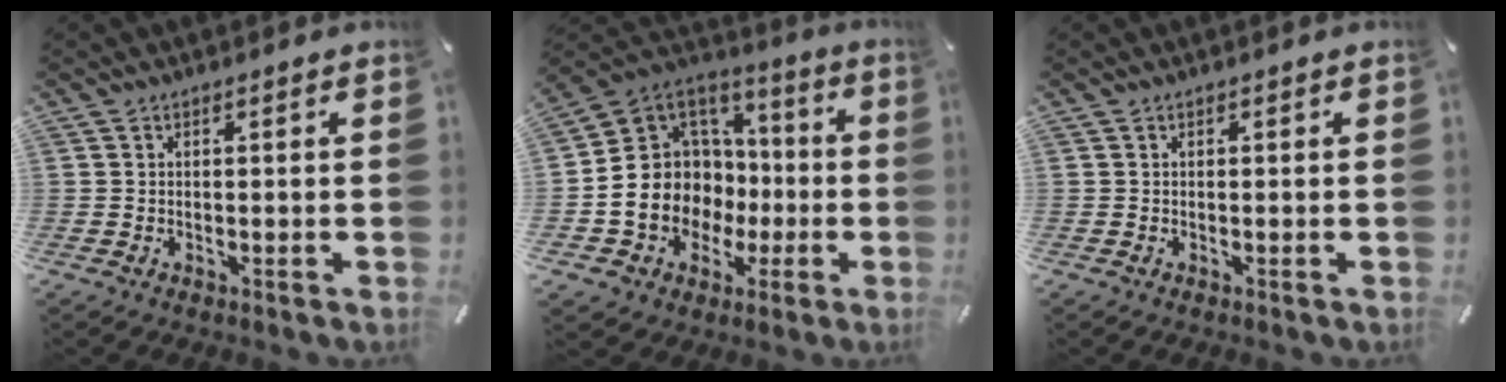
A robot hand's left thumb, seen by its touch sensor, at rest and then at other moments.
{"total": 14.8, "force": [-3.9, 13.5, 4.7], "torque": [-0.112, -0.004, -0.059]}
{"total": 0.0}